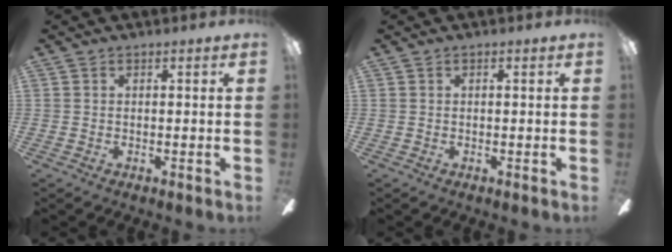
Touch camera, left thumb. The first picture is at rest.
{"total": 0.0}